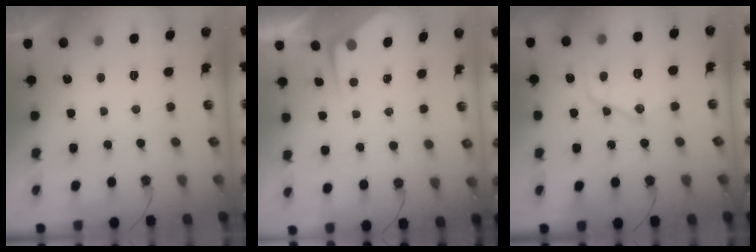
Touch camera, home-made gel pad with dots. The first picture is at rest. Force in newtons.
{"total": 2.9, "press": 2.9, "slide": 0.5}
{"total": 13.4, "press": 13.4, "slide": 1.1}